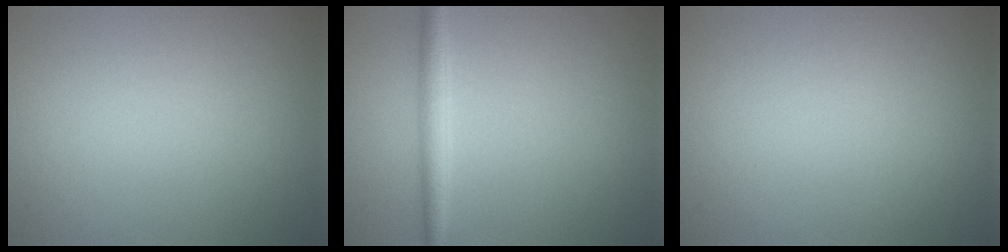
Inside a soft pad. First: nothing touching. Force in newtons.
{"total": 2.1, "press": 2.1, "slide": 0.0}
{"total": 0.0}